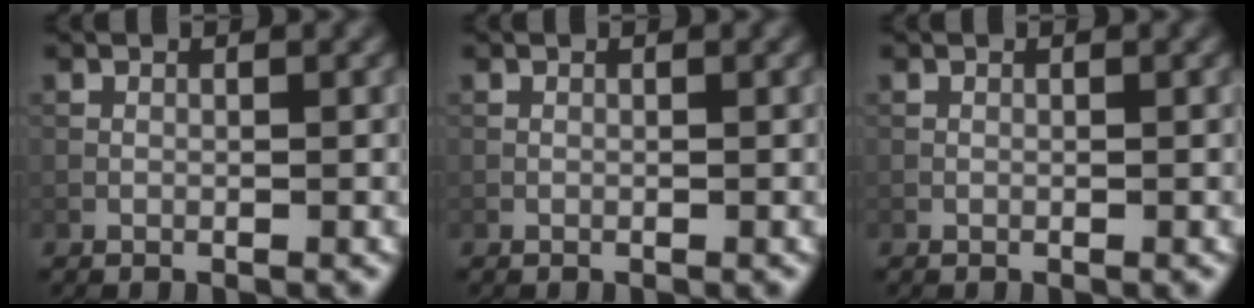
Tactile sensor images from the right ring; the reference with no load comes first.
{"total": 0.0}
{"total": 0.0}